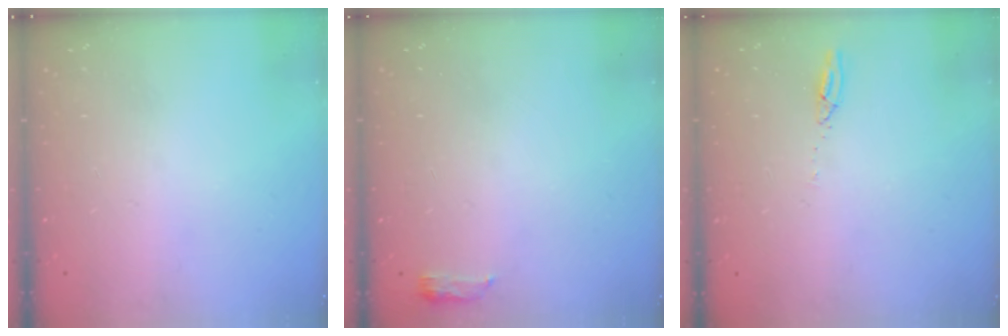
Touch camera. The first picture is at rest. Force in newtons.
{"total": 3.7, "press": 3.5, "slide": 1.3}
{"total": 2.7, "press": 2.7, "slide": 0.2}